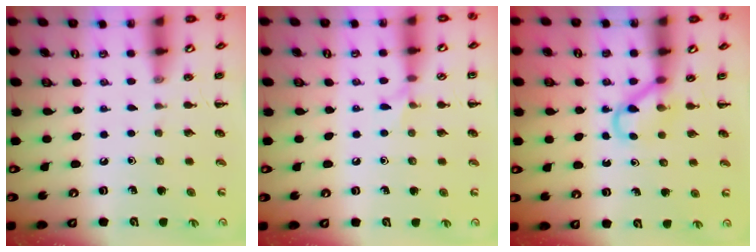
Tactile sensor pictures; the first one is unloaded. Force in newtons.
{"total": 4.8, "press": 4.4, "slide": 1.8}
{"total": 2.9, "press": 2.8, "slide": 0.9}